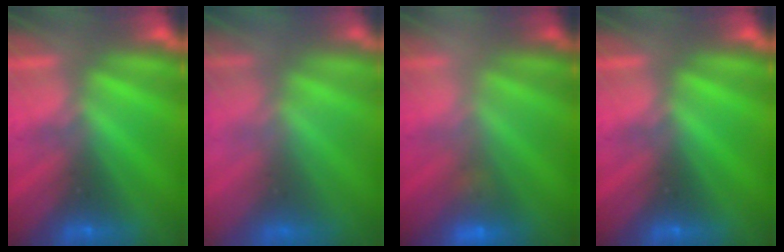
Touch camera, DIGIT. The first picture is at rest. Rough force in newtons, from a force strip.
{"total": 8.7}
{"total": 2.2}
{"total": 0.0}